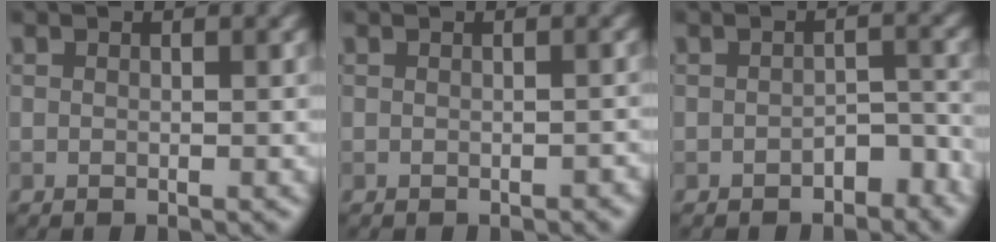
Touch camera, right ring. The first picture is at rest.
{"total": 0.6, "force": [-0.3, 0.3, 0.4], "torque": [-0.006, -0.002, -0.002]}
{"total": 2.6, "force": [-1.7, 1.4, 1.4], "torque": [-0.018, 0.006, -0.023]}